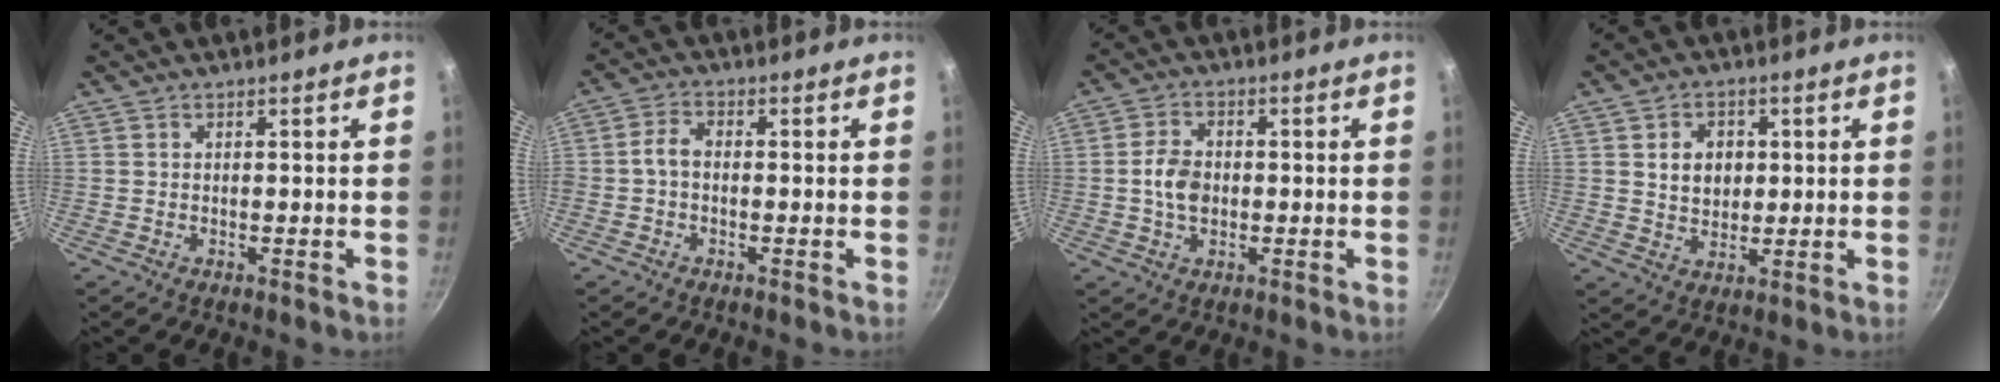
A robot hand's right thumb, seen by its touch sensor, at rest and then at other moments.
{"total": 3.1, "force": [-0.6, 2.1, 2.2], "torque": [-0.043, 0.018, -0.020]}
{"total": 5.7, "force": [-0.4, 4.0, 4.1], "torque": [-0.066, 0.011, -0.011]}
{"total": 6.6, "force": [1.2, 5.2, 3.8], "torque": [-0.036, -0.004, 0.023]}